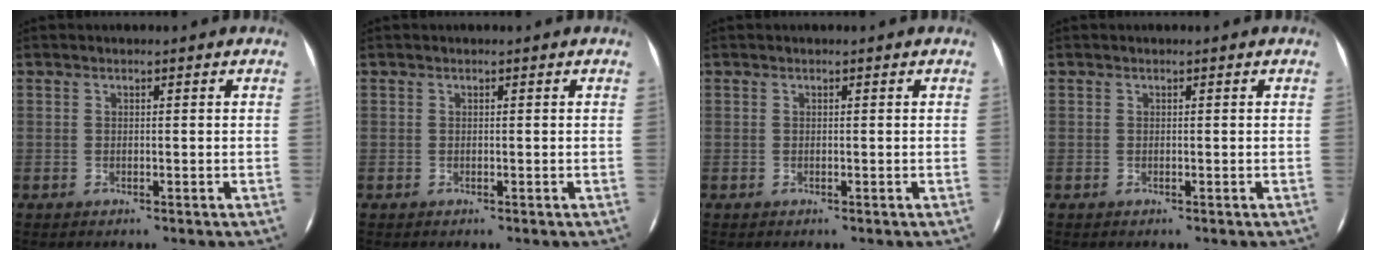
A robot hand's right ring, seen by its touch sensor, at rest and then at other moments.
{"total": 0.0}
{"total": 0.0}
{"total": 0.0}